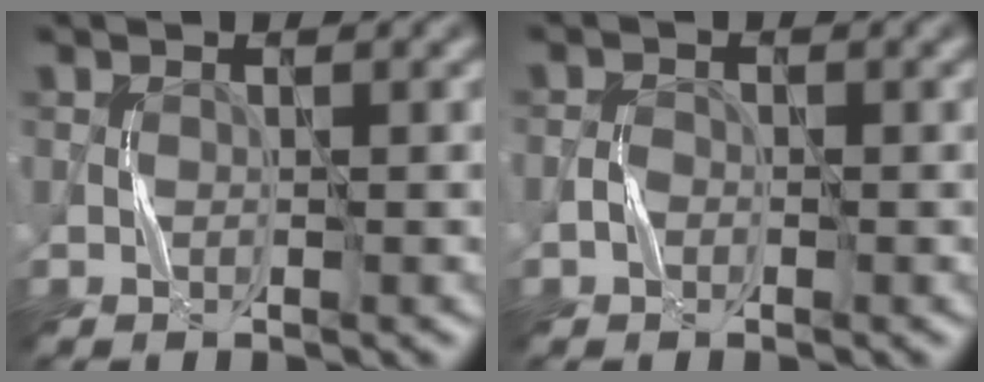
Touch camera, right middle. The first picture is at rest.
{"total": 1.0, "force": [-0.5, 0.7, 0.3], "torque": [0.000, 0.005, -0.012]}